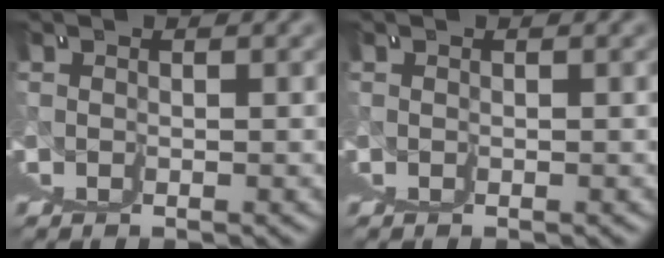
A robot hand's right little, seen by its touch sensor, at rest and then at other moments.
{"total": 0.0}